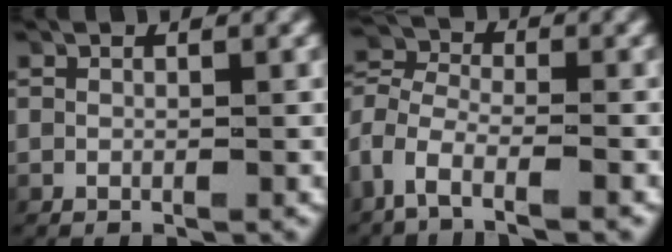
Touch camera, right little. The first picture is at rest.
{"total": 5.8, "force": [-1.4, 4.5, 3.4], "torque": [-0.095, -0.016, -0.030]}